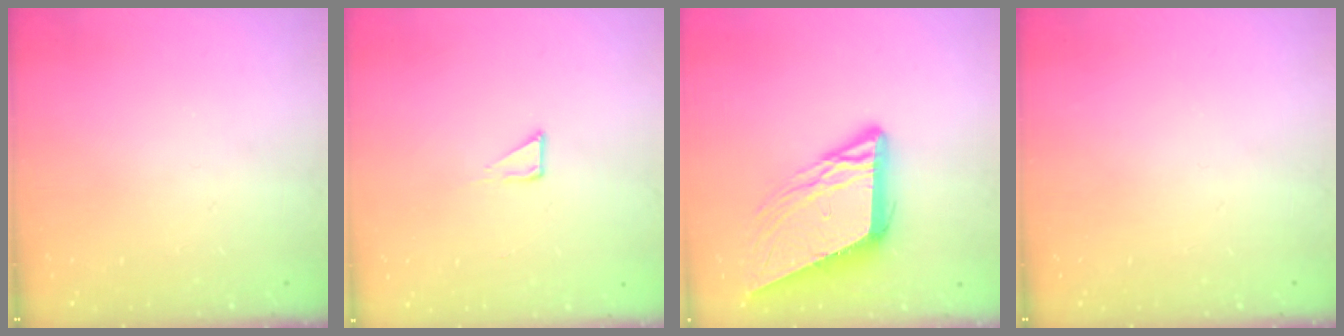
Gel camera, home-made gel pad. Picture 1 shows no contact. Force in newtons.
{"total": 2.1, "press": 2.1, "slide": 0.1}
{"total": 11.6, "press": 11.2, "slide": 2.9}
{"total": 0.0}